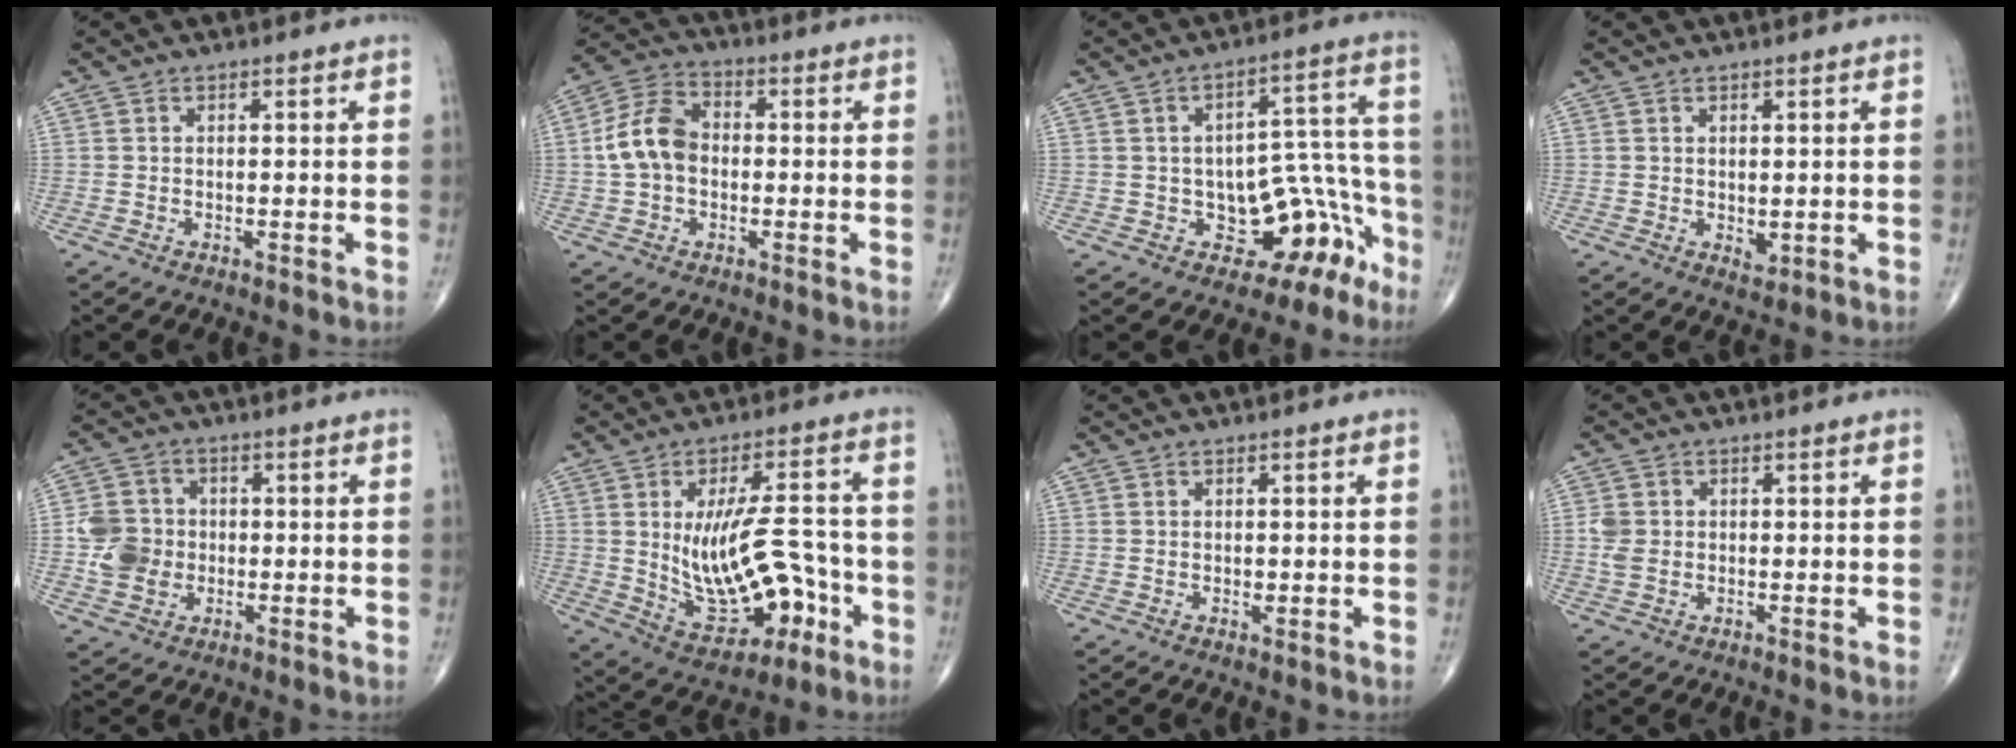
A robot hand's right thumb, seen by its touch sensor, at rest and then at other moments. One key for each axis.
{"total": 9.3, "fx": -0.4, "fy": 6.6, "fz": 6.5, "tx": -0.120, "ty": 0.029, "tz": -0.018}
{"total": 12.4, "fx": -6.0, "fy": 7.9, "fz": 7.5, "tx": -0.021, "ty": 0.085, "tz": -0.073}
{"total": 1.8, "fx": 0.1, "fy": 1.1, "fz": 1.4, "tx": -0.017, "ty": -0.007, "tz": 0.007}
{"total": 7.9, "fx": -0.9, "fy": 6.9, "fz": 3.9, "tx": -0.053, "ty": 0.009, "tz": -0.020}
{"total": 17.1, "fx": -2.8, "fy": 9.0, "fz": 14.2, "tx": -0.201, "ty": 0.027, "tz": -0.024}
{"total": 1.0, "fx": 0.0, "fy": 0.7, "fz": 0.7, "tx": -0.006, "ty": 0.000, "tz": 0.001}
{"total": 3.1, "fx": 0.1, "fy": 2.5, "fz": 1.8, "tx": -0.038, "ty": 0.004, "tz": 0.002}